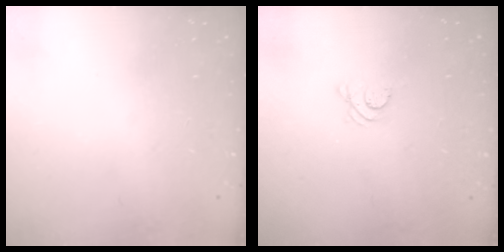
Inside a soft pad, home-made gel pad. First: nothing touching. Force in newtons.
{"total": 3.5, "press": 3.4, "slide": 0.7}